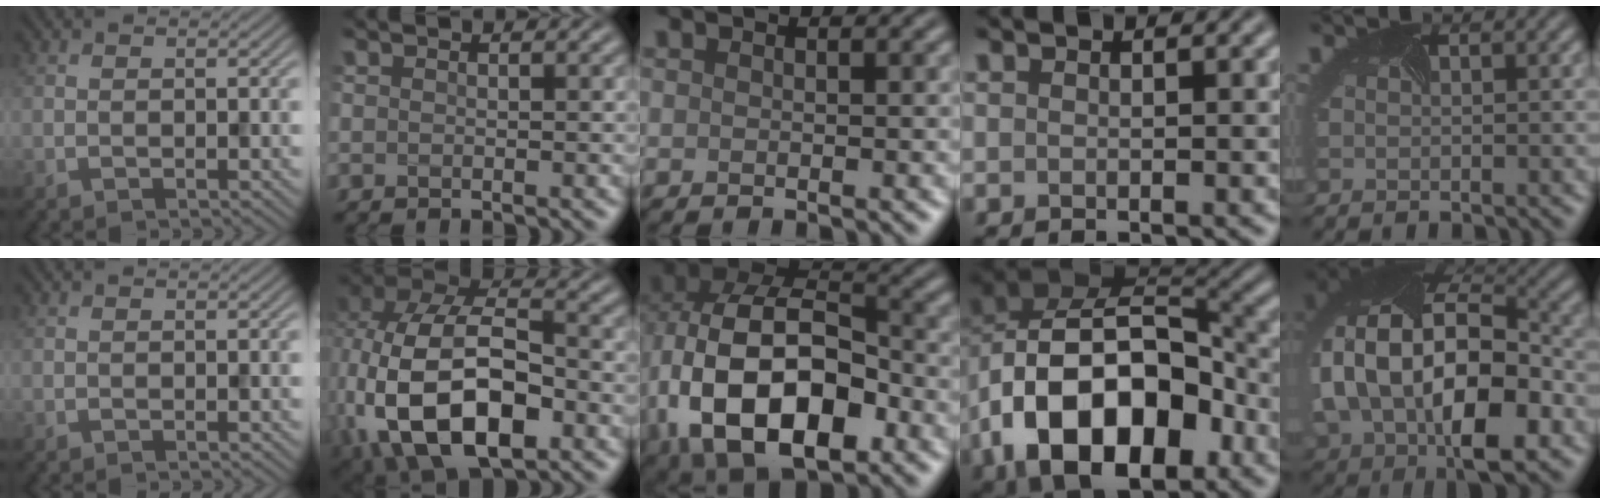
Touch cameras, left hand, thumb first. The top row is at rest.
{"index": {"total": 15.5, "force": [-3.4, 9.4, 11.8], "torque": [-0.238, -0.010, -0.050]}, "middle": {"total": 15.7, "force": [-4.1, 9.6, 11.7], "torque": [-0.230, -0.019, -0.071]}, "ring": {"total": 16.0, "force": [-4.4, 10.3, 11.4], "torque": [-0.193, -0.003, -0.075]}, "little": {"total": 16.0, "force": [-0.9, 9.9, 12.6], "torque": [-0.243, -0.008, -0.011]}}